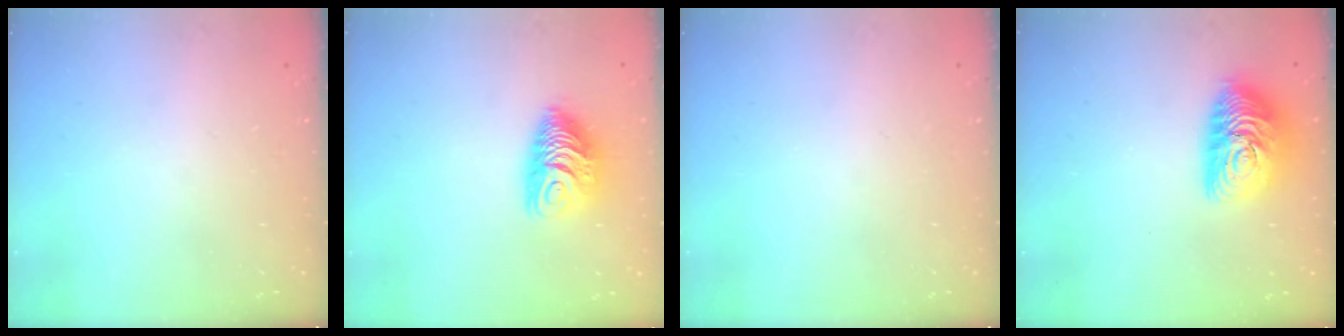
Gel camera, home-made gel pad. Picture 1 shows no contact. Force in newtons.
{"total": 9.7, "press": 9.7, "slide": 0.1}
{"total": 0.0}
{"total": 14.0, "press": 14.0, "slide": 0.9}